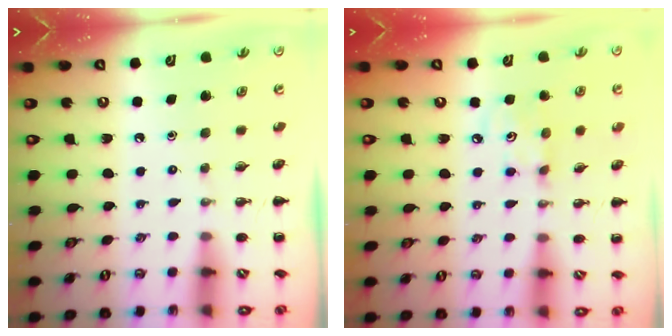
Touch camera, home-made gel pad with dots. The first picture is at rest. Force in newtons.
{"total": 3.8, "press": 3.7, "slide": 0.7}